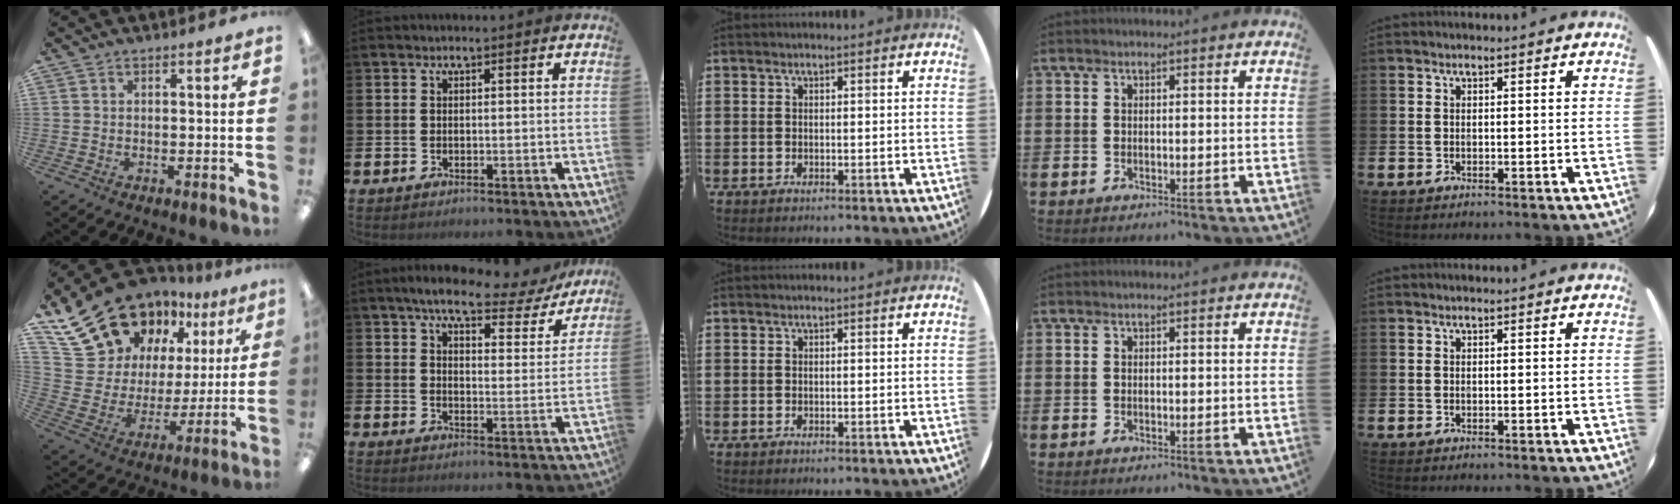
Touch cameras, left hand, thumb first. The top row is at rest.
{"thumb": {"total": 20.1, "force": [14.8, 11.5, 7.3], "torque": [-0.149, -0.093, 0.281]}, "index": {"total": 6.7, "force": [5.8, 1.6, 3.0], "torque": [-0.058, -0.032, 0.093]}}